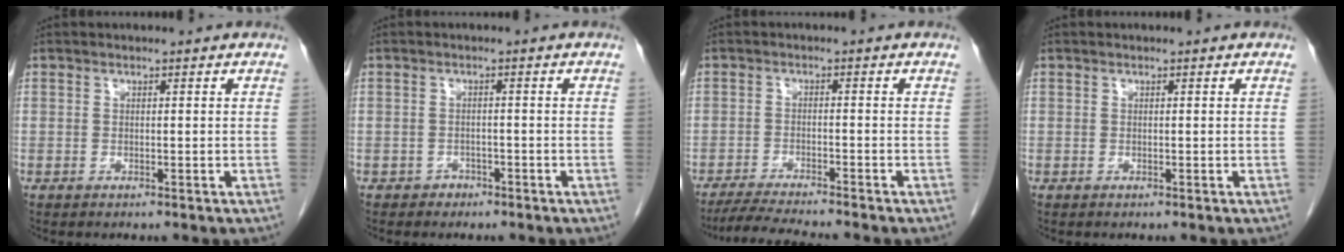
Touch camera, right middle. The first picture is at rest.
{"total": 1.5, "force": [-1.1, 1.0, 0.0], "torque": [-0.002, 0.005, -0.020]}
{"total": 7.1, "force": [-6.4, -0.6, 3.0], "torque": [-0.047, -0.021, -0.109]}
{"total": 0.0}